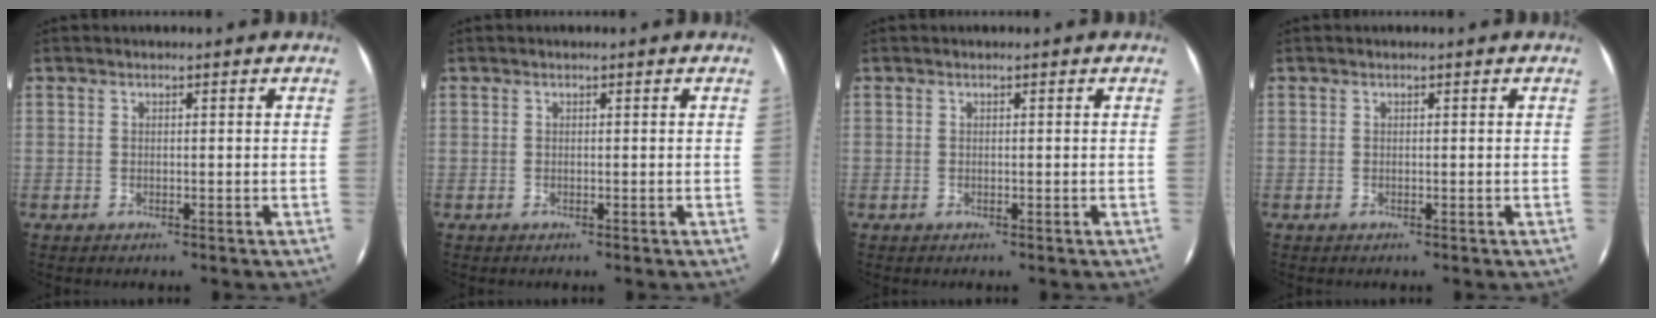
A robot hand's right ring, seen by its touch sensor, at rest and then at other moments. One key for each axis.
{"total": 0.0}
{"total": 0.0}
{"total": 0.0}